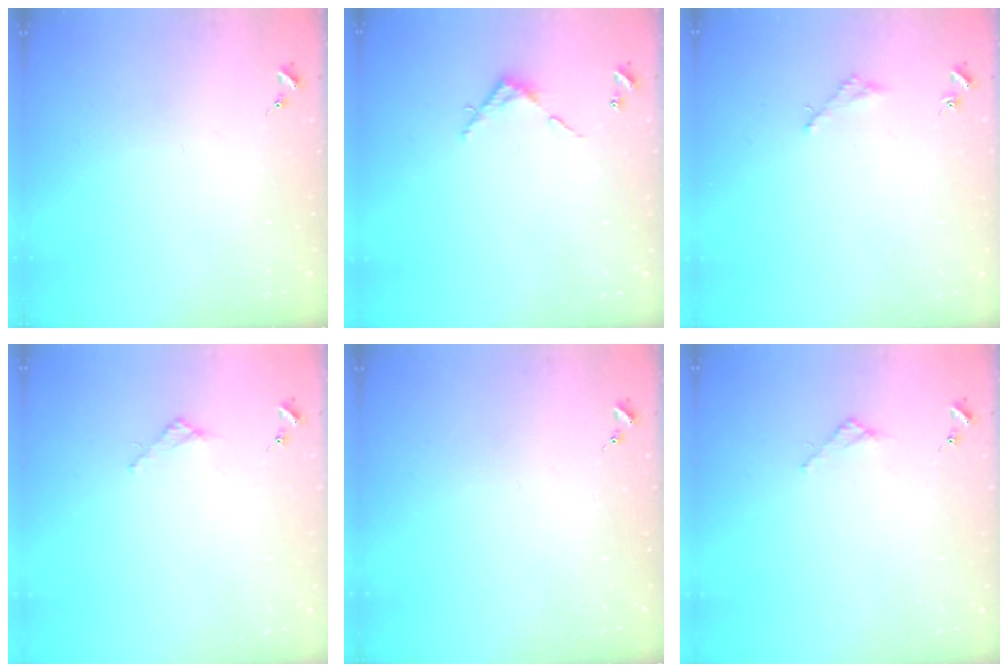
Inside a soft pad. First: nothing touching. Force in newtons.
{"total": 4.5, "press": 4.5, "slide": 0.4}
{"total": 1.6, "press": 1.6, "slide": 0.2}
{"total": 2.4, "press": 2.3, "slide": 0.3}
{"total": 0.0}
{"total": 2.4, "press": 2.3, "slide": 0.3}